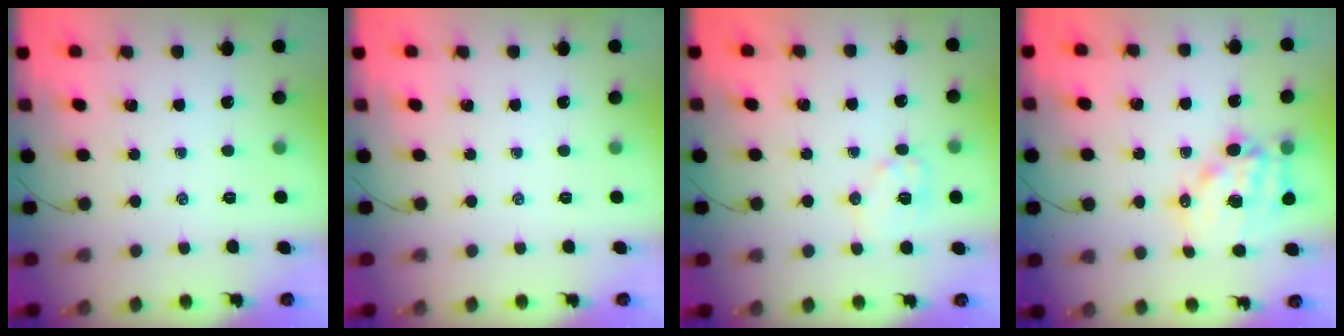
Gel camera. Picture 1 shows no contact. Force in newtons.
{"total": 0.0}
{"total": 8.9, "press": 8.9, "slide": 0.6}
{"total": 13.3, "press": 12.9, "slide": 3.2}